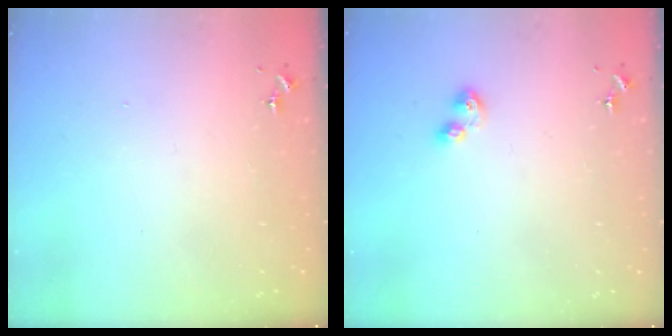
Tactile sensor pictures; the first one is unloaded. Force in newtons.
{"total": 5.9, "press": 5.8, "slide": 1.0}